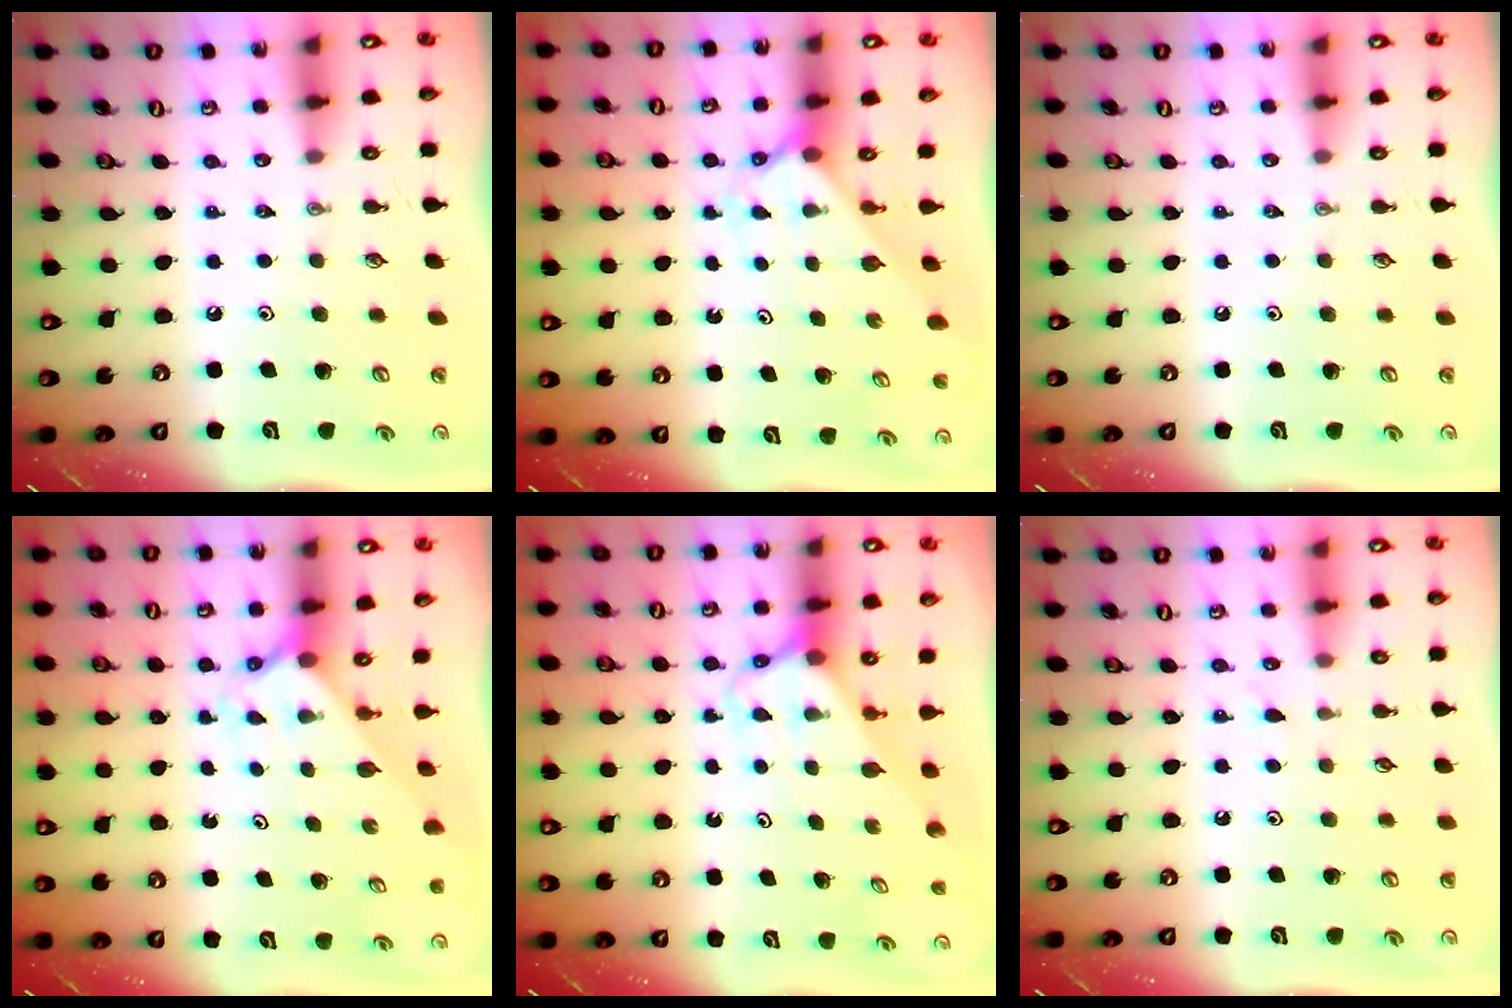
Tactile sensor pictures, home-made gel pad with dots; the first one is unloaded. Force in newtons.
{"total": 2.5, "press": 2.5, "slide": 0.2}
{"total": 0.0}
{"total": 1.8, "press": 1.8, "slide": 0.1}
{"total": 3.0, "press": 3.0, "slide": 0.2}
{"total": 4.7, "press": 4.7, "slide": 0.6}